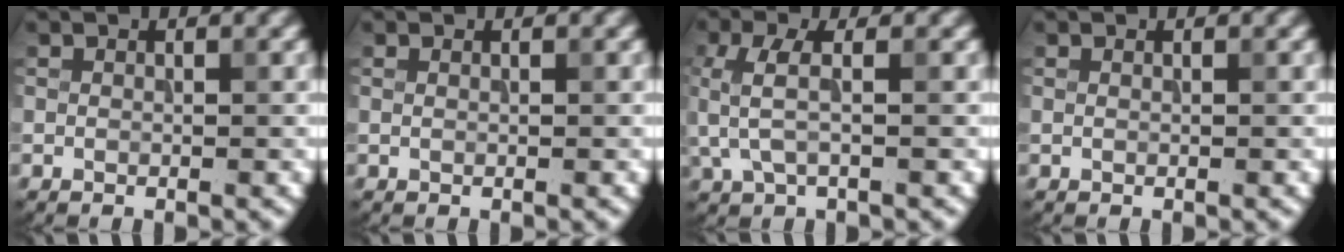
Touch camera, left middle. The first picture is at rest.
{"total": 0.0}
{"total": 3.2, "force": [0.2, 1.2, 2.9], "torque": [-0.069, 0.002, 0.004]}
{"total": 0.0}